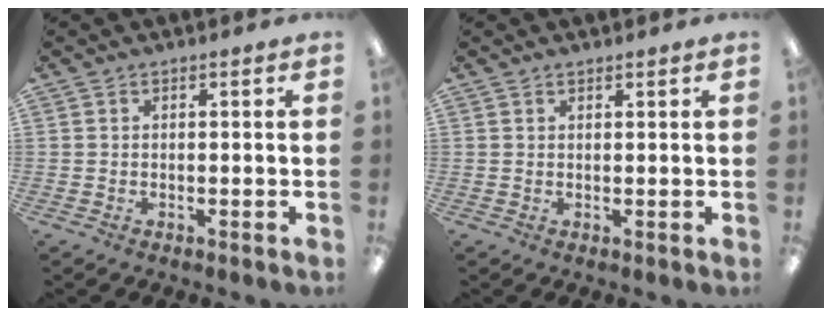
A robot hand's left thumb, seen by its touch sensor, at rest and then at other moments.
{"total": 1.0, "force": [0.9, 0.2, 0.4], "torque": [-0.009, 0.000, 0.016]}